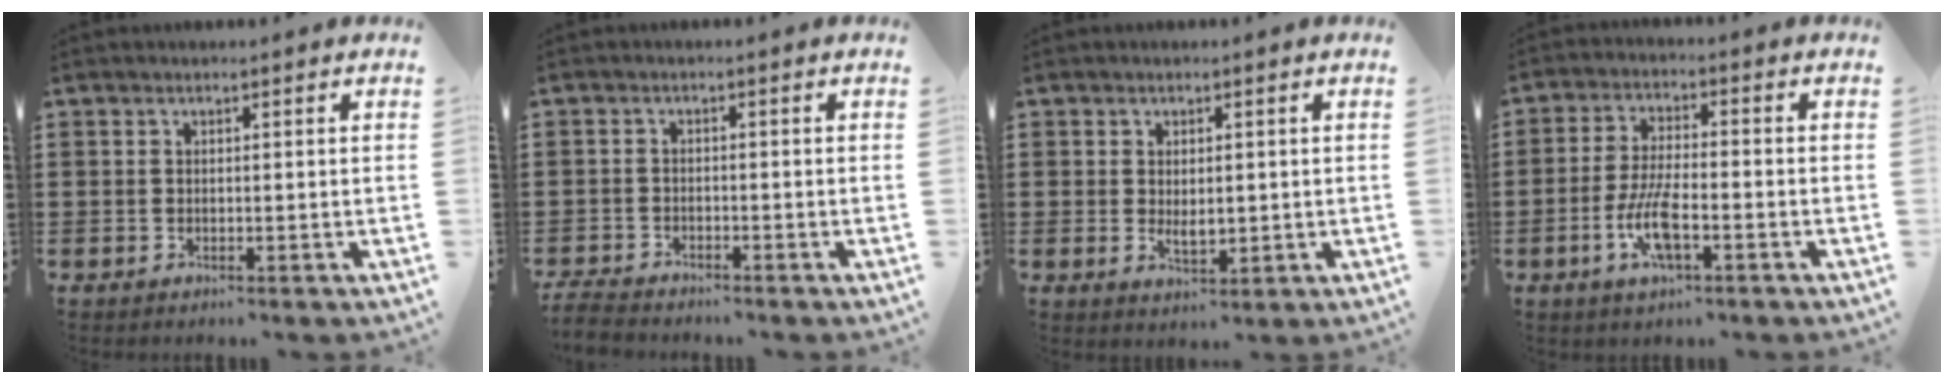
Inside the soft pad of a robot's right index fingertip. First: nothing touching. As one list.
[{"total": 2.6, "force": [-2.6, 0.3, 0.4], "torque": [-0.016, -0.001, -0.058]}, {"total": 2.7, "force": [0.1, 1.4, 2.3], "torque": [-0.035, 0.000, 0.000]}, {"total": 7.2, "force": [-2.7, 2.2, 6.4], "torque": [-0.143, -0.013, -0.055]}]